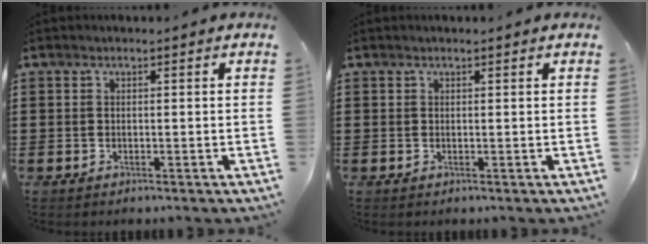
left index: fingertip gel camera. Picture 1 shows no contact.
{"total": 0.0}